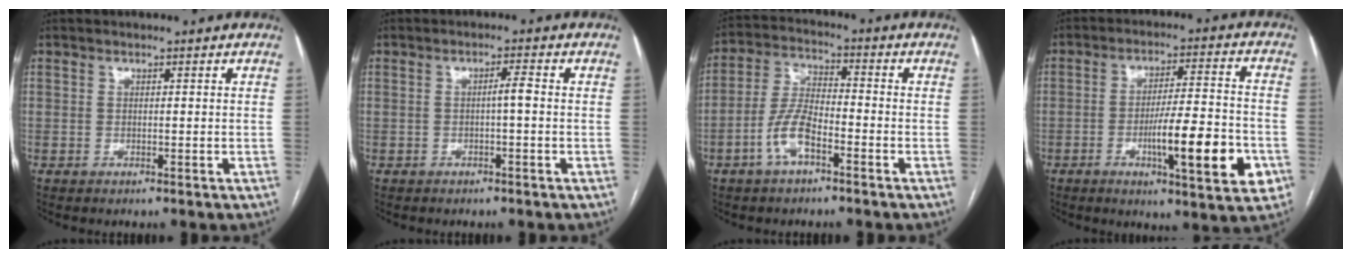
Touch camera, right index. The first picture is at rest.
{"total": 1.8, "force": [-0.2, 0.0, 1.8], "torque": [-0.028, 0.003, -0.002]}
{"total": 7.4, "force": [-3.5, 2.6, 5.9], "torque": [-0.132, 0.009, -0.069]}
{"total": 14.0, "force": [-4.5, 1.9, 13.1], "torque": [-0.199, -0.003, -0.066]}